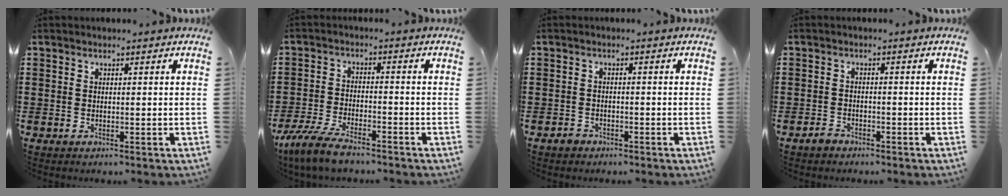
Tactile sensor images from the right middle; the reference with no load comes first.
{"total": 6.0, "force": [-5.1, 1.3, 2.9], "torque": [-0.074, -0.002, -0.101]}
{"total": 1.5, "force": [-1.2, 0.9, 0.3], "torque": [-0.010, 0.002, -0.027]}
{"total": 1.8, "force": [-1.4, 0.9, 0.6], "torque": [-0.015, 0.003, -0.030]}